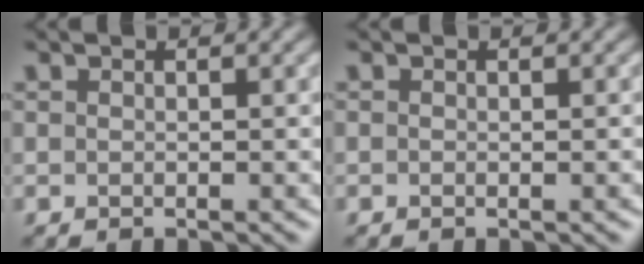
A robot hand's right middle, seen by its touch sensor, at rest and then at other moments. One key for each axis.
{"total": 0.0}